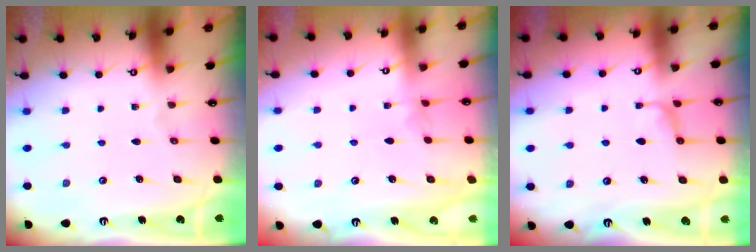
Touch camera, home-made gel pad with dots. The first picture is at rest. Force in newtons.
{"total": 4.5, "press": 4.5, "slide": 0.3}
{"total": 1.8, "press": 1.5, "slide": 1.0}